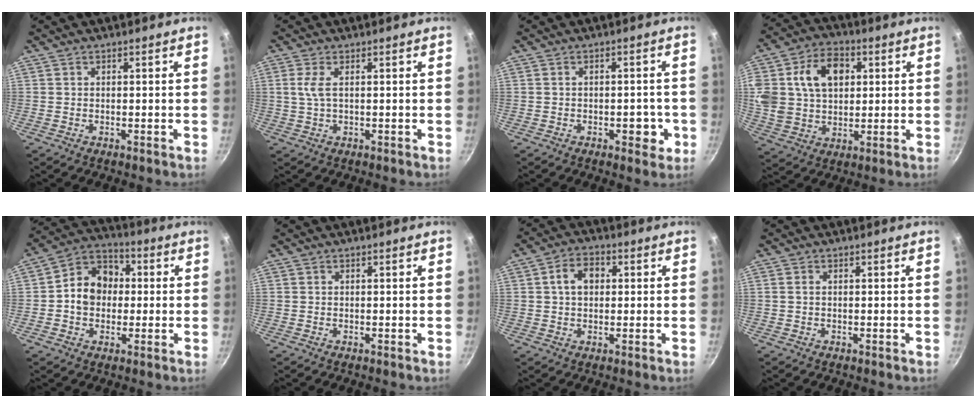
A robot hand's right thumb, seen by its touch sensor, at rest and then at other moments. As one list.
[{"total": 3.2, "force": [0.5, 1.1, 2.9], "torque": [-0.068, 0.003, 0.011]}, {"total": 4.5, "force": [-1.5, 2.5, 3.5], "torque": [-0.025, 0.011, -0.017]}, {"total": 18.8, "force": [4.7, 13.9, 11.7], "torque": [-0.222, 0.020, 0.083]}, {"total": 11.1, "force": [0.1, 9.1, 6.3], "torque": [-0.065, 0.026, -0.019]}, {"total": 0.0}, {"total": 6.0, "force": [1.0, 4.3, 4.0], "torque": [-0.048, 0.013, 0.010]}, {"total": 0.7, "force": [0.1, 0.5, 0.6], "torque": [-0.011, 0.002, 0.000]}]